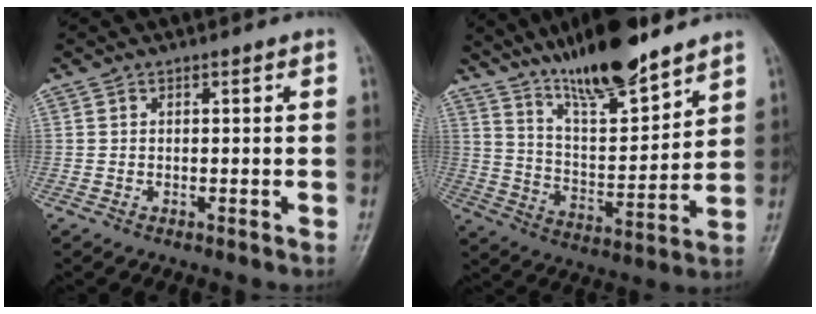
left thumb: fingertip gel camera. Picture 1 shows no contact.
{"total": 16.9, "force": [13.1, 3.8, 9.8], "torque": [-0.144, -0.073, 0.233]}